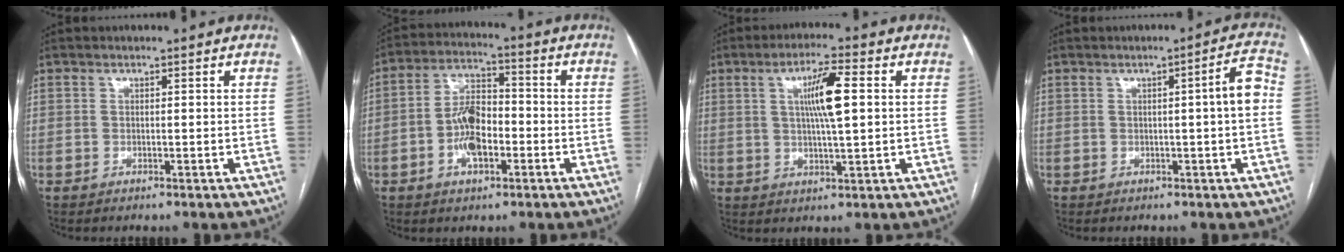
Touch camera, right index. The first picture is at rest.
{"total": 8.3, "force": [-2.4, 3.9, 6.9], "torque": [-0.139, 0.017, -0.044]}
{"total": 7.8, "force": [1.6, 0.7, 7.6], "torque": [-0.139, 0.005, 0.028]}
{"total": 4.4, "force": [-0.1, -0.3, 4.4], "torque": [-0.059, 0.008, -0.001]}